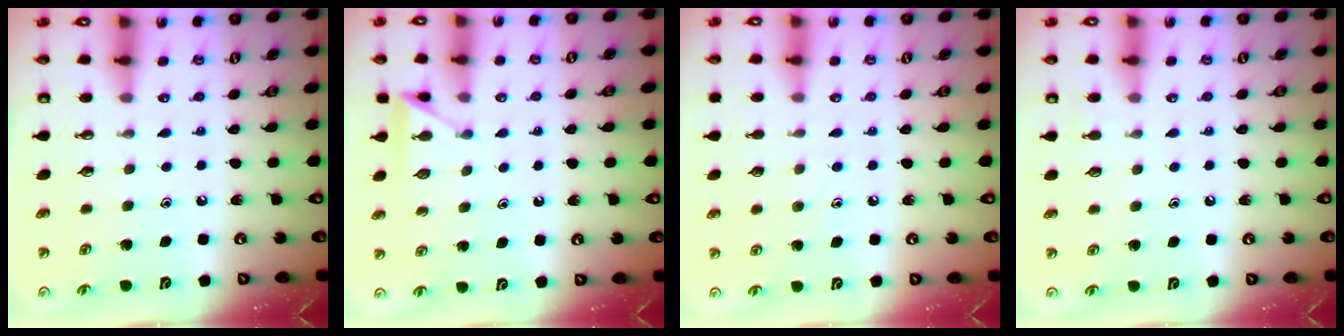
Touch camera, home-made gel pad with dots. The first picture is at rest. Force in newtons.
{"total": 4.4, "press": 4.4, "slide": 0.3}
{"total": 5.6, "press": 5.6, "slide": 0.5}
{"total": 3.4, "press": 3.3, "slide": 0.3}